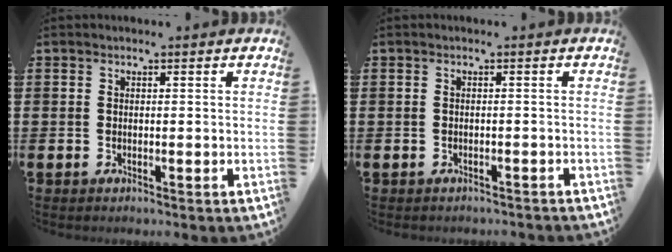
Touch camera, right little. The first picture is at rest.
{"total": 0.6, "force": [-0.6, 0.1, 0.0], "torque": [-0.002, -0.002, -0.012]}